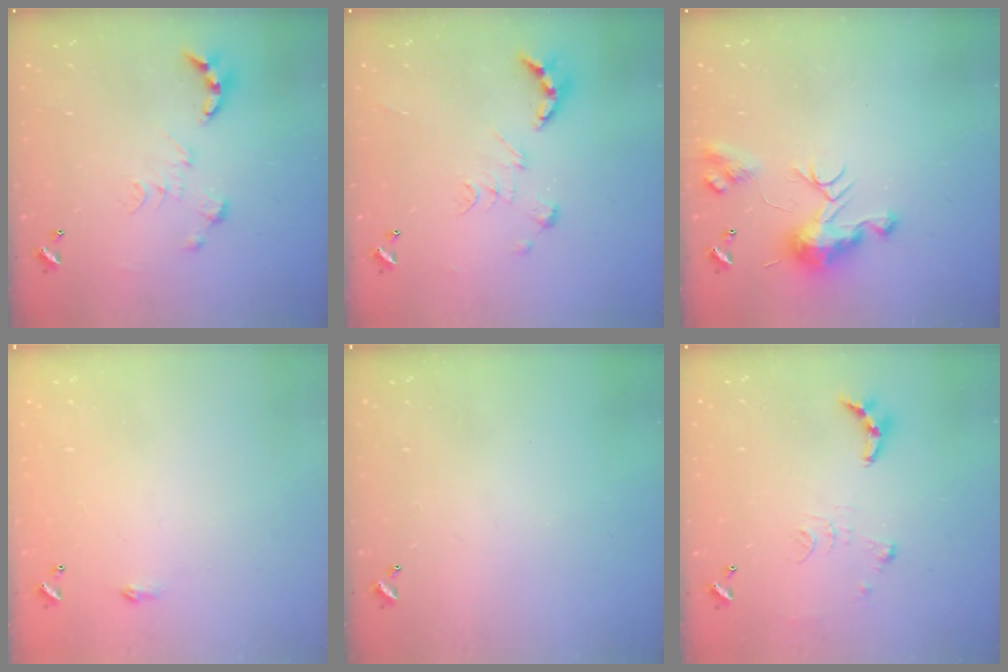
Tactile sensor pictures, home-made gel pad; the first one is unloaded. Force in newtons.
{"total": 2.6, "press": 1.9, "slide": 1.8}
{"total": 9.0, "press": 9.0, "slide": 0.5}
{"total": 2.2, "press": 2.2, "slide": 0.4}
{"total": 0.0}
{"total": 8.3, "press": 8.3, "slide": 0.6}